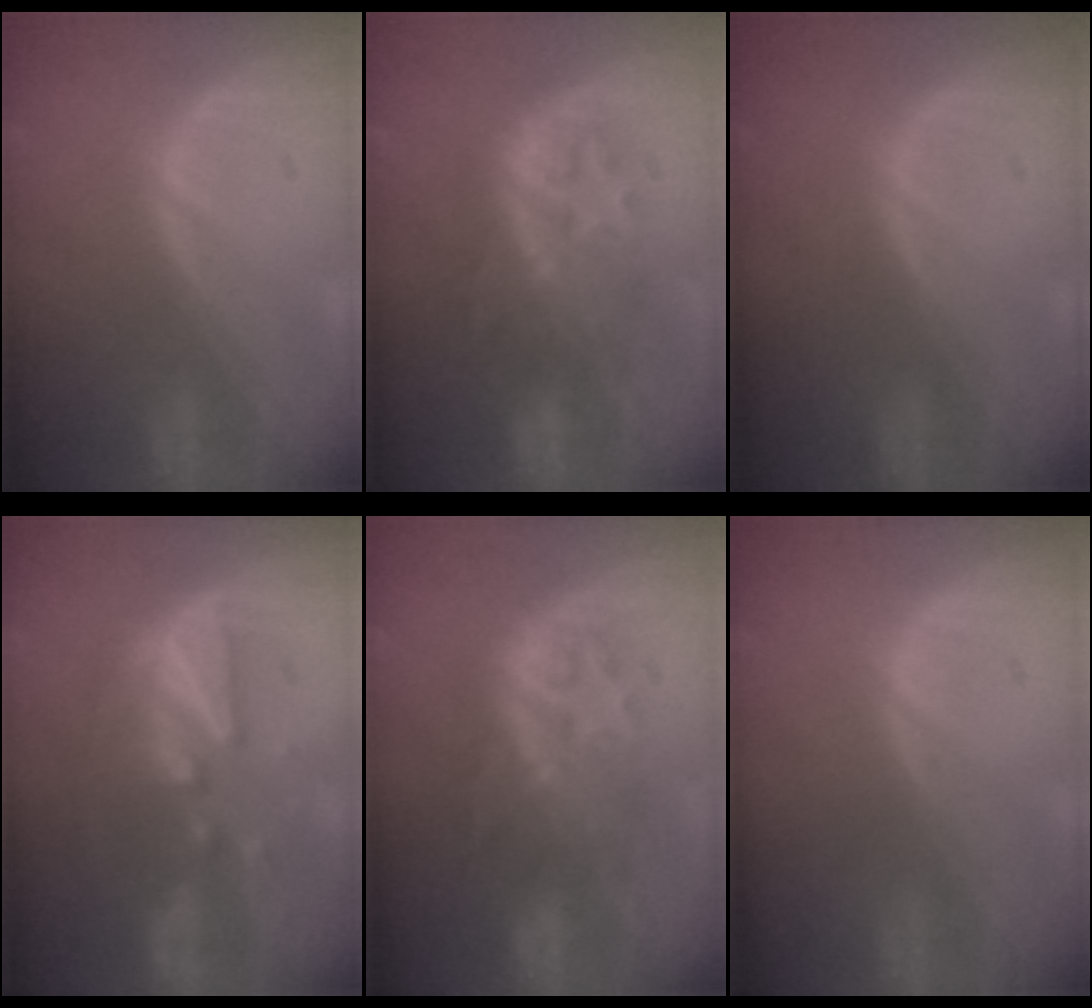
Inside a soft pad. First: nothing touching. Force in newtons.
{"total": 8.2, "press": 8.1, "slide": 0.8}
{"total": 0.0}
{"total": 8.4, "press": 8.0, "slide": 2.4}
{"total": 8.2, "press": 8.2, "slide": 0.8}
{"total": 0.0}